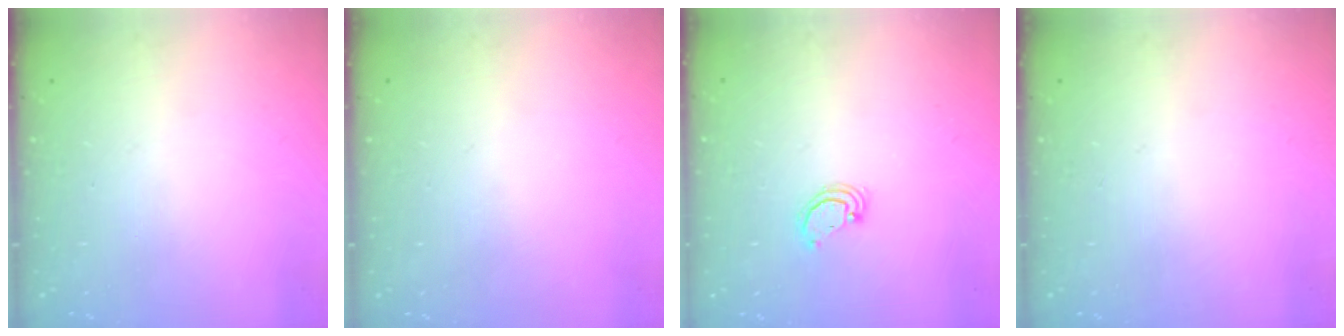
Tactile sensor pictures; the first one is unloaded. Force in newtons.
{"total": 0.0}
{"total": 2.5, "press": 2.5, "slide": 0.2}
{"total": 0.0}